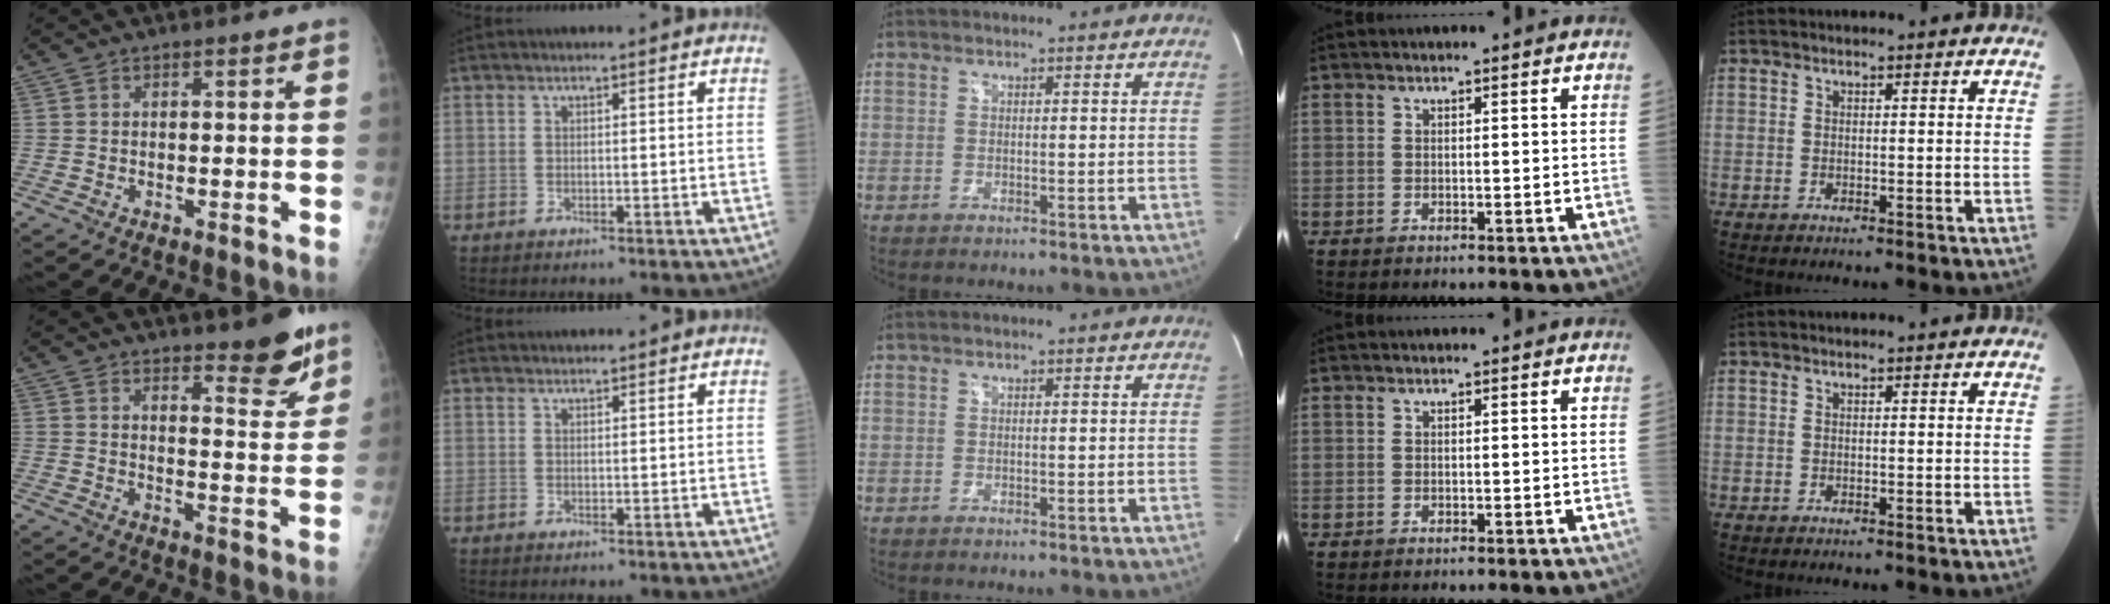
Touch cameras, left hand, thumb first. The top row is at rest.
{"thumb": {"total": 8.1, "force": [6.2, 2.0, 4.9], "torque": [-0.042, -0.050, 0.091]}, "index": {"total": 0.7, "force": [0.7, 0.0, -0.1], "torque": [-0.005, 0.001, 0.014]}}